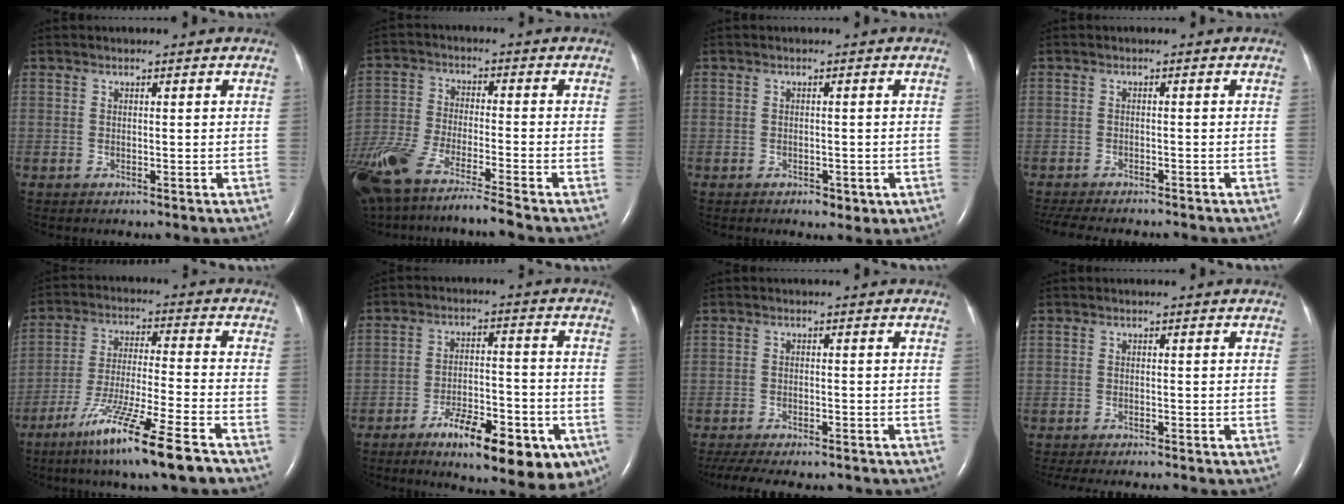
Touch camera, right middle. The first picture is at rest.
{"total": 13.3, "force": [-10.5, 0.5, 8.1], "torque": [-0.161, -0.033, -0.191]}
{"total": 2.3, "force": [-1.1, 1.3, 1.6], "torque": [-0.021, 0.000, -0.004]}
{"total": 10.7, "force": [-9.5, 2.1, 4.4], "torque": [-0.072, -0.012, -0.132]}
{"total": 14.0, "force": [-9.4, -0.6, 10.3], "torque": [-0.199, -0.046, -0.170]}
{"total": 15.5, "force": [-8.9, 4.9, 11.7], "torque": [-0.129, 0.012, -0.123]}
{"total": 13.4, "force": [-11.6, 3.4, 5.7], "torque": [-0.119, -0.009, -0.158]}
{"total": 9.4, "force": [-8.5, 1.2, 3.8], "torque": [-0.049, -0.014, -0.116]}